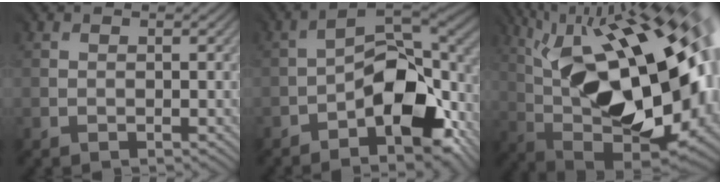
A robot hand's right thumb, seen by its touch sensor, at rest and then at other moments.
{"total": 12.3, "force": [-5.3, 5.5, 9.7], "torque": [-0.147, -0.011, -0.095]}
{"total": 21.4, "force": [2.6, 9.6, 19.0], "torque": [-0.326, 0.019, 0.044]}